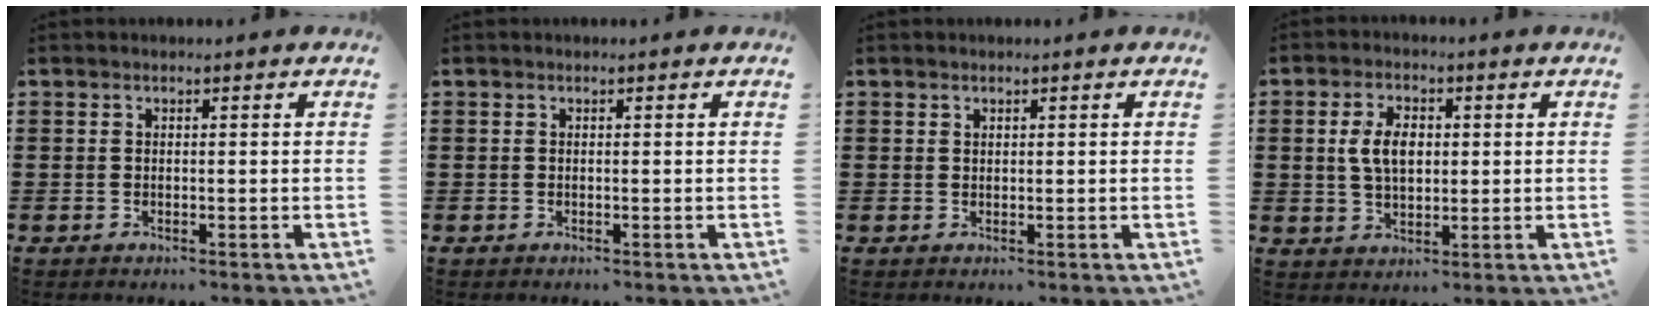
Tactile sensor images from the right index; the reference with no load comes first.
{"total": 0.0}
{"total": 0.7, "force": [0.5, 0.4, 0.1], "torque": [-0.004, 0.001, 0.010]}
{"total": 5.6, "force": [0.6, 3.2, 4.5], "torque": [-0.093, 0.007, 0.005]}